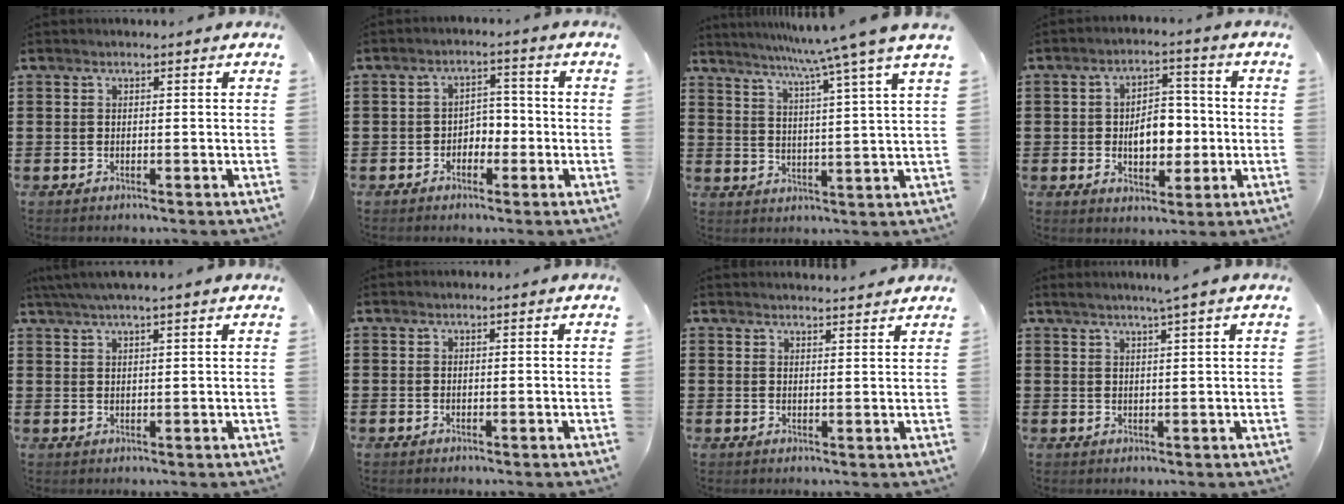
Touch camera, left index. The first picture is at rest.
{"total": 2.8, "force": [-1.7, 2.0, 1.1], "torque": [-0.028, 0.008, -0.039]}
{"total": 7.5, "force": [6.1, -1.9, 3.9], "torque": [-0.089, -0.039, 0.094]}
{"total": 7.0, "force": [-0.7, 4.3, 5.4], "torque": [-0.081, 0.003, -0.021]}
{"total": 2.8, "force": [2.3, -0.1, 1.7], "torque": [-0.037, 0.004, 0.043]}
{"total": 0.0}
{"total": 1.9, "force": [1.9, -0.1, 0.1], "torque": [-0.006, -0.002, 0.035]}
{"total": 2.5, "force": [1.9, -0.8, 1.5], "torque": [-0.030, -0.002, 0.033]}